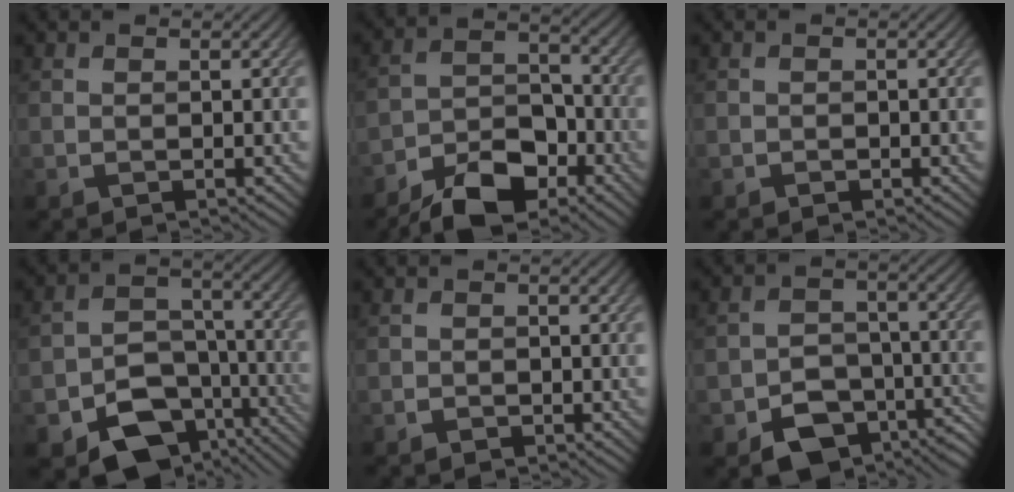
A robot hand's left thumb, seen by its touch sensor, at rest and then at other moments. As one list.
[{"total": 11.5, "force": [-8.3, 5.5, 5.7], "torque": [-0.096, -0.009, -0.154]}, {"total": 0.6, "force": [-0.4, 0.5, 0.1], "torque": [0.000, -0.004, -0.007]}, {"total": 13.0, "force": [-6.9, 8.4, 7.1], "torque": [-0.123, -0.039, -0.110]}, {"total": 1.0, "force": [-0.6, 0.8, 0.3], "torque": [-0.004, -0.001, -0.013]}, {"total": 9.3, "force": [-5.4, 5.9, 4.7], "torque": [-0.080, -0.027, -0.093]}]